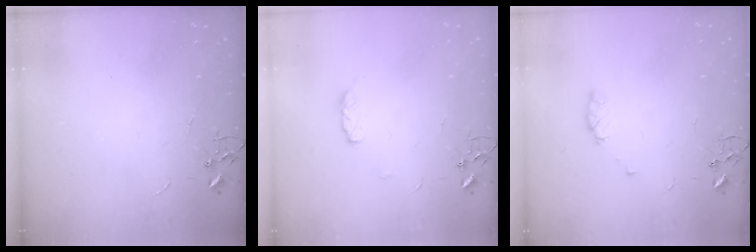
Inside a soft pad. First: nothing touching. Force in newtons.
{"total": 5.7, "press": 5.6, "slide": 0.9}
{"total": 5.6, "press": 5.4, "slide": 1.4}